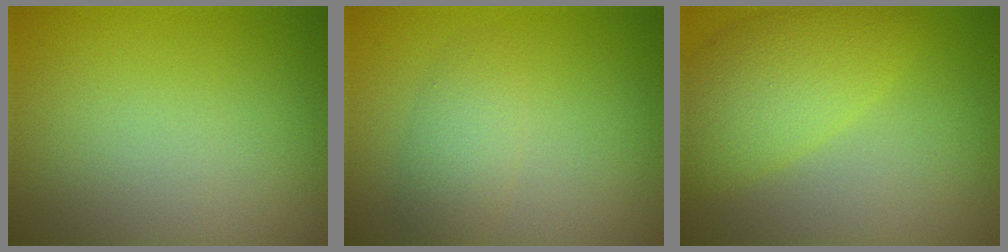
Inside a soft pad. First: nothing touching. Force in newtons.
{"total": 2.4, "press": 2.4, "slide": 0.0}
{"total": 5.4, "press": 5.3, "slide": 0.2}